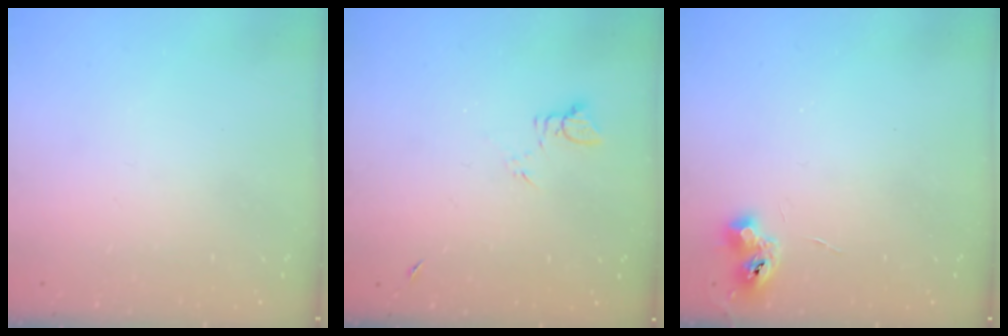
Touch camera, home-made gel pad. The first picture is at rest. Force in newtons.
{"total": 3.5, "press": 3.4, "slide": 0.5}
{"total": 6.9, "press": 6.9, "slide": 0.7}